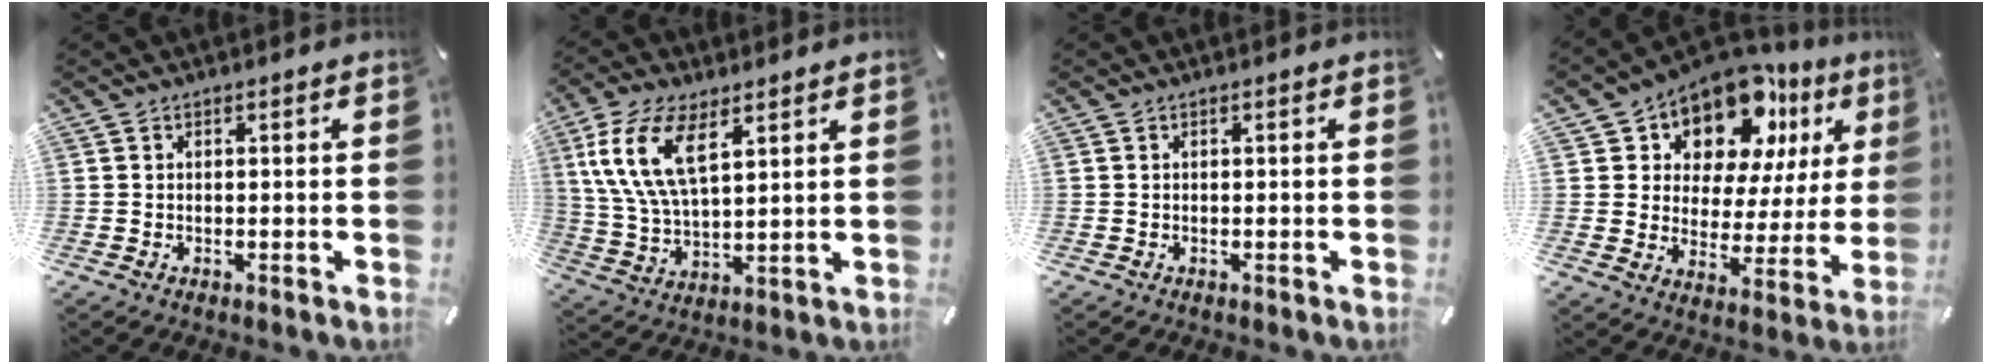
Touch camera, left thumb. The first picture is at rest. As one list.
[{"total": 13.4, "force": [6.4, 6.4, 9.9], "torque": [-0.245, -0.013, 0.109]}, {"total": 0.0}, {"total": 13.7, "force": [10.3, 7.3, 5.2], "torque": [-0.095, -0.082, 0.181]}]